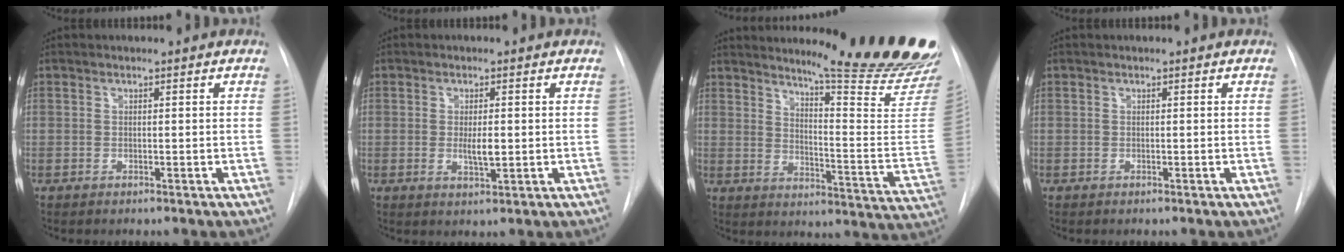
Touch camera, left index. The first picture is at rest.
{"total": 2.9, "force": [-0.1, 0.8, 2.8], "torque": [-0.049, -0.004, 0.001]}
{"total": 21.8, "force": [19.1, 0.0, 10.6], "torque": [-0.150, -0.128, 0.238]}
{"total": 0.0}